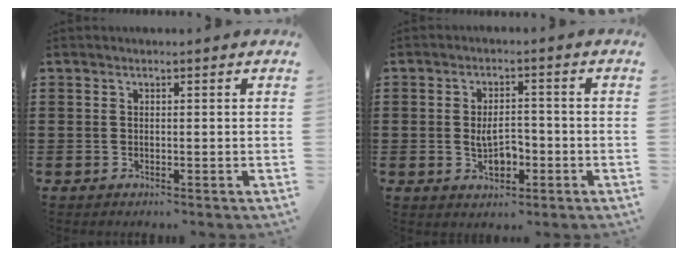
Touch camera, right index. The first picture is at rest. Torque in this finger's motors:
{"motor_torque": [2.14, 0.00, 0.28, 0.10]}